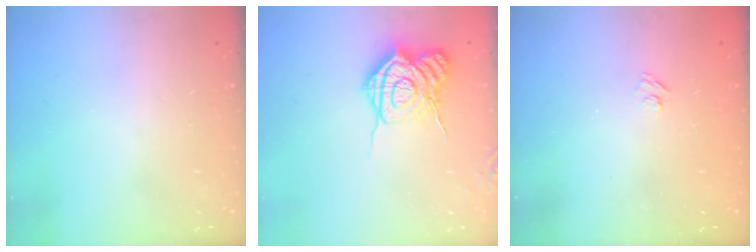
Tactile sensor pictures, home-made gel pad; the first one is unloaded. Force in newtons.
{"total": 15.5, "press": 15.5, "slide": 1.1}
{"total": 2.7, "press": 2.5, "slide": 0.9}